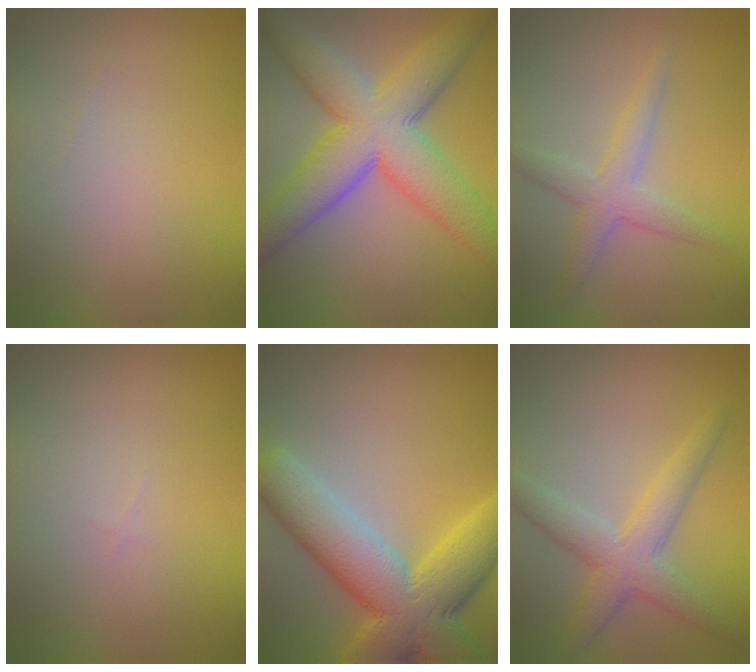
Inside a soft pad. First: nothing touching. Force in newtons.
{"total": 10.8, "press": 10.8, "slide": 0.5}
{"total": 2.9, "press": 2.9, "slide": 0.1}
{"total": 0.0}
{"total": 10.4, "press": 10.4, "slide": 0.6}
{"total": 4.4, "press": 4.4, "slide": 0.1}